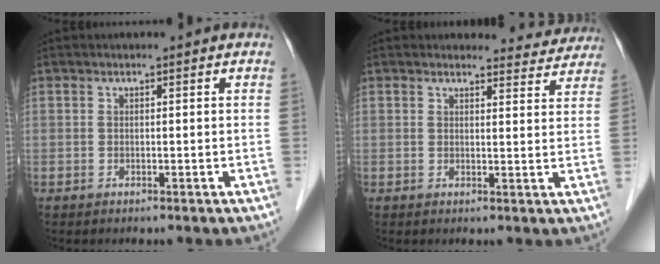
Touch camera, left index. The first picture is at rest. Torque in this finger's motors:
{"motor_torque": [0.58, -1.56, 0.14, -0.02]}